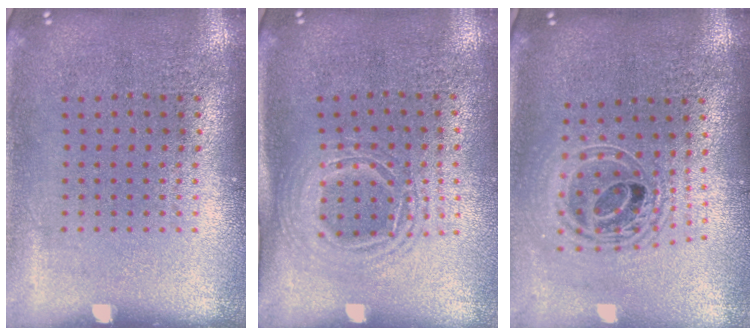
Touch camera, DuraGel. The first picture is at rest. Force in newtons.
{"total": 1.5, "press": 1.3, "slide": 0.9}
{"total": 2.1, "press": 1.6, "slide": 1.3}